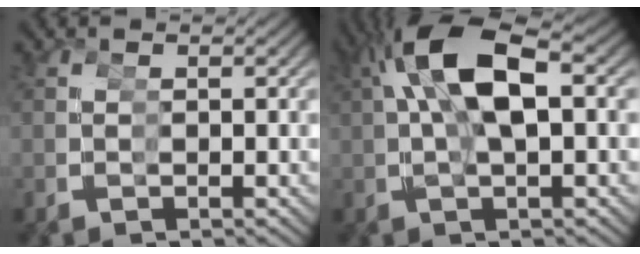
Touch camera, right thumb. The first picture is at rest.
{"total": 7.9, "force": [1.4, 3.7, 6.8], "torque": [-0.151, 0.007, 0.029]}